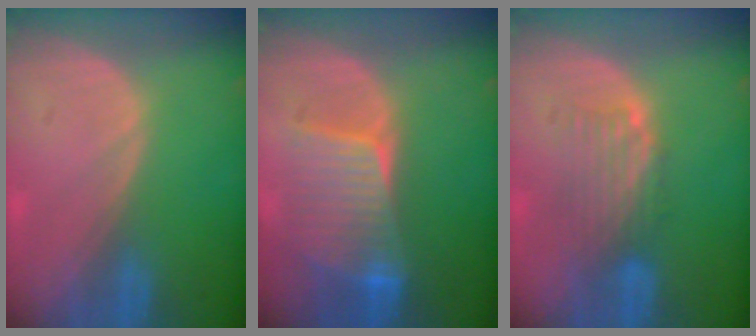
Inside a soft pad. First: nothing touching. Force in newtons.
{"total": 7.3, "press": 7.3, "slide": 1.0}
{"total": 5.1, "press": 4.3, "slide": 2.7}